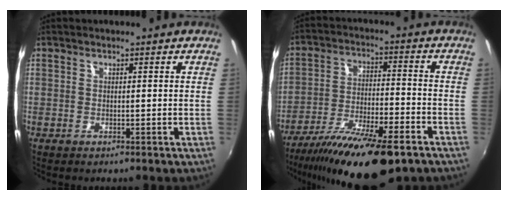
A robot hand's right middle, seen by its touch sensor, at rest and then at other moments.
{"total": 18.5, "force": [-13.2, 4.0, 12.2], "torque": [-0.226, -0.035, -0.218]}